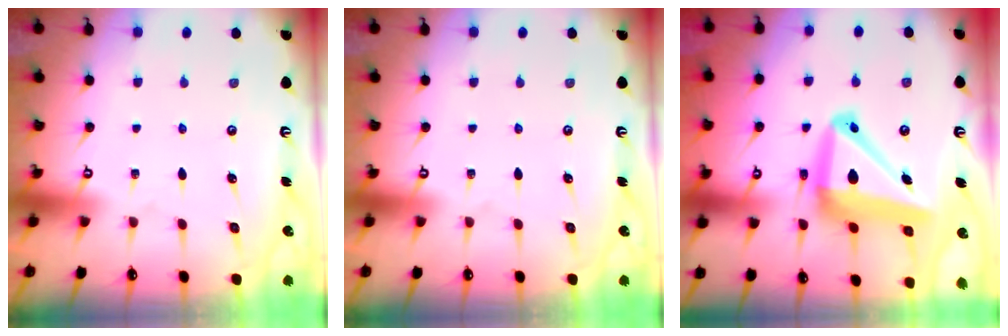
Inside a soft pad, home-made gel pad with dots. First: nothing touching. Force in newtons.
{"total": 0.0}
{"total": 15.2, "press": 15.1, "slide": 1.4}